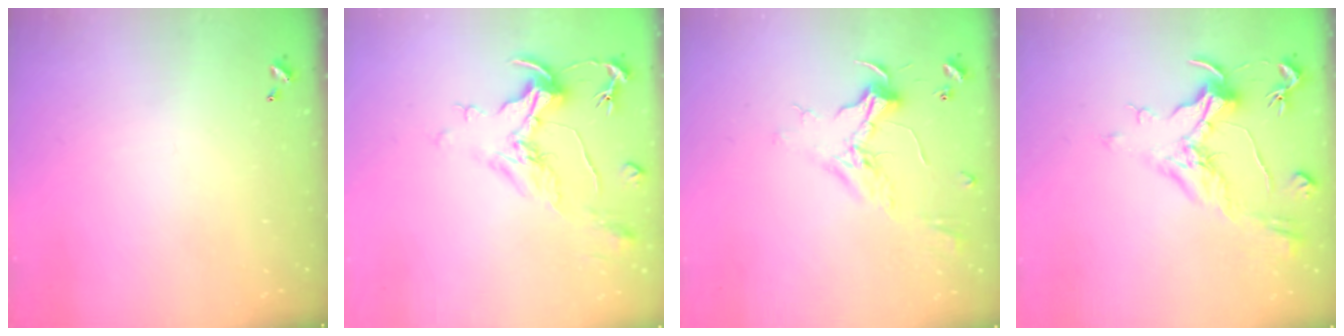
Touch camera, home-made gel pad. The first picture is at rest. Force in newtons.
{"total": 2.1, "press": 1.7, "slide": 1.3}
{"total": 2.4, "press": 2.3, "slide": 0.7}
{"total": 1.1, "press": 0.1, "slide": 1.1}